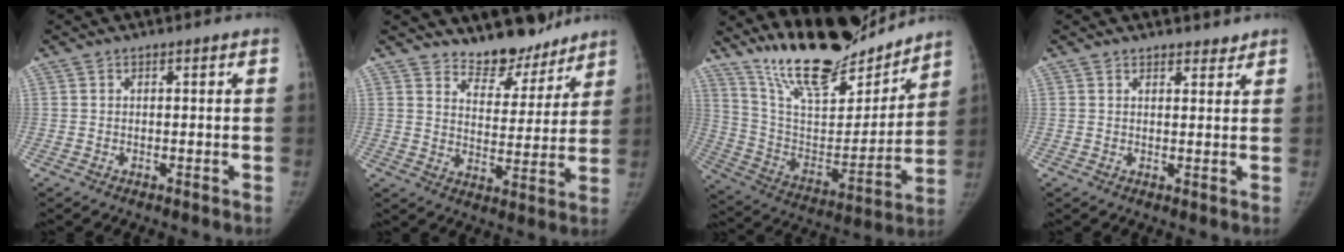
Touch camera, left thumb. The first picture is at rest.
{"total": 9.4, "force": [8.6, 3.6, 1.2], "torque": [0.015, -0.068, 0.139]}
{"total": 22.7, "force": [19.6, 6.3, 9.5], "torque": [-0.118, -0.110, 0.337]}
{"total": 2.6, "force": [2.3, 1.1, 0.5], "torque": [0.011, -0.013, 0.030]}